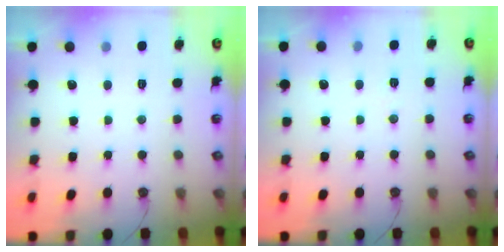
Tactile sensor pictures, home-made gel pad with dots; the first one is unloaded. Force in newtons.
{"total": 6.1, "press": 4.1, "slide": 4.6}